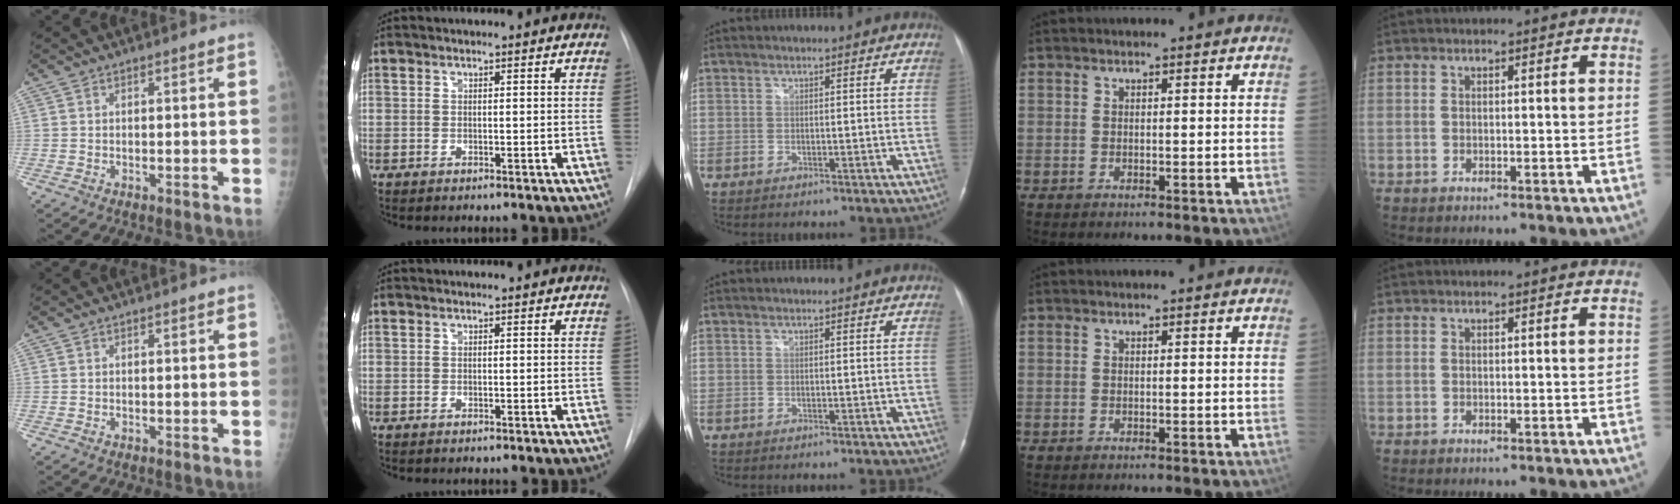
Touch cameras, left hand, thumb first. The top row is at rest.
{}